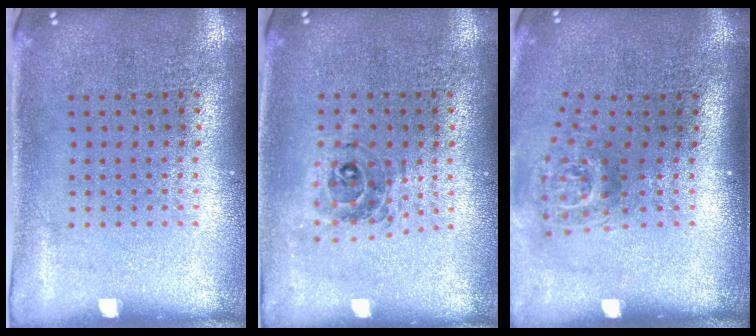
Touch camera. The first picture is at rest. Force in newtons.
{"total": 0.7, "press": 0.7, "slide": 0.0}
{"total": 1.8, "press": 1.2, "slide": 1.3}